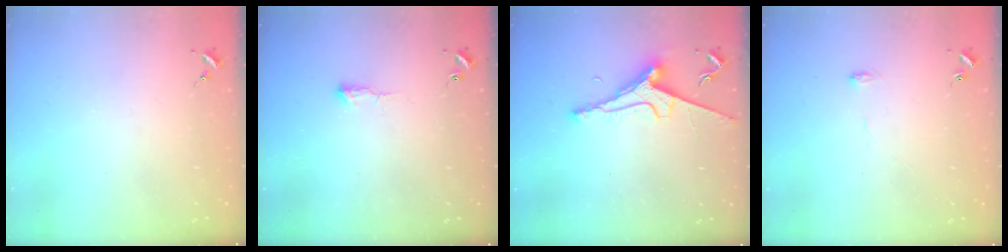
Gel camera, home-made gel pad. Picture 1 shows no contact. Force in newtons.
{"total": 3.8, "press": 3.8, "slide": 0.8}
{"total": 8.3, "press": 8.2, "slide": 1.2}
{"total": 4.4, "press": 4.4, "slide": 0.4}